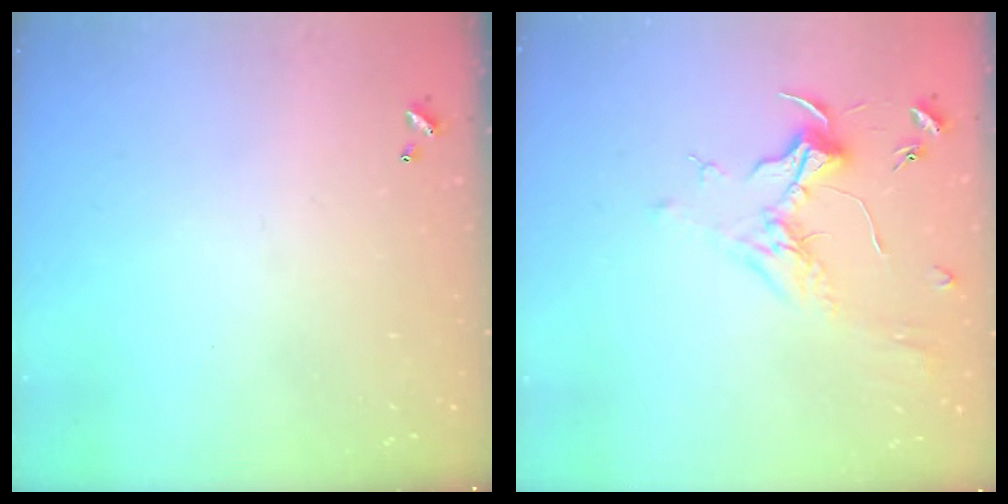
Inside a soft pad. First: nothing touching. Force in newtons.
{"total": 1.8, "press": 1.7, "slide": 0.6}